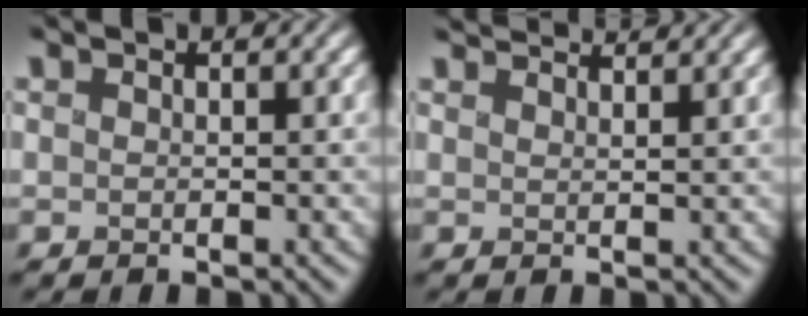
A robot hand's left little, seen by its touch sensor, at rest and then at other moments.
{"total": 3.9, "force": [3.6, 0.7, 1.4], "torque": [-0.013, 0.012, 0.036]}